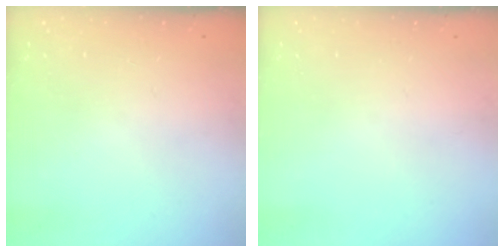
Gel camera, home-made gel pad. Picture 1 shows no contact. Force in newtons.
{"total": 0.0}